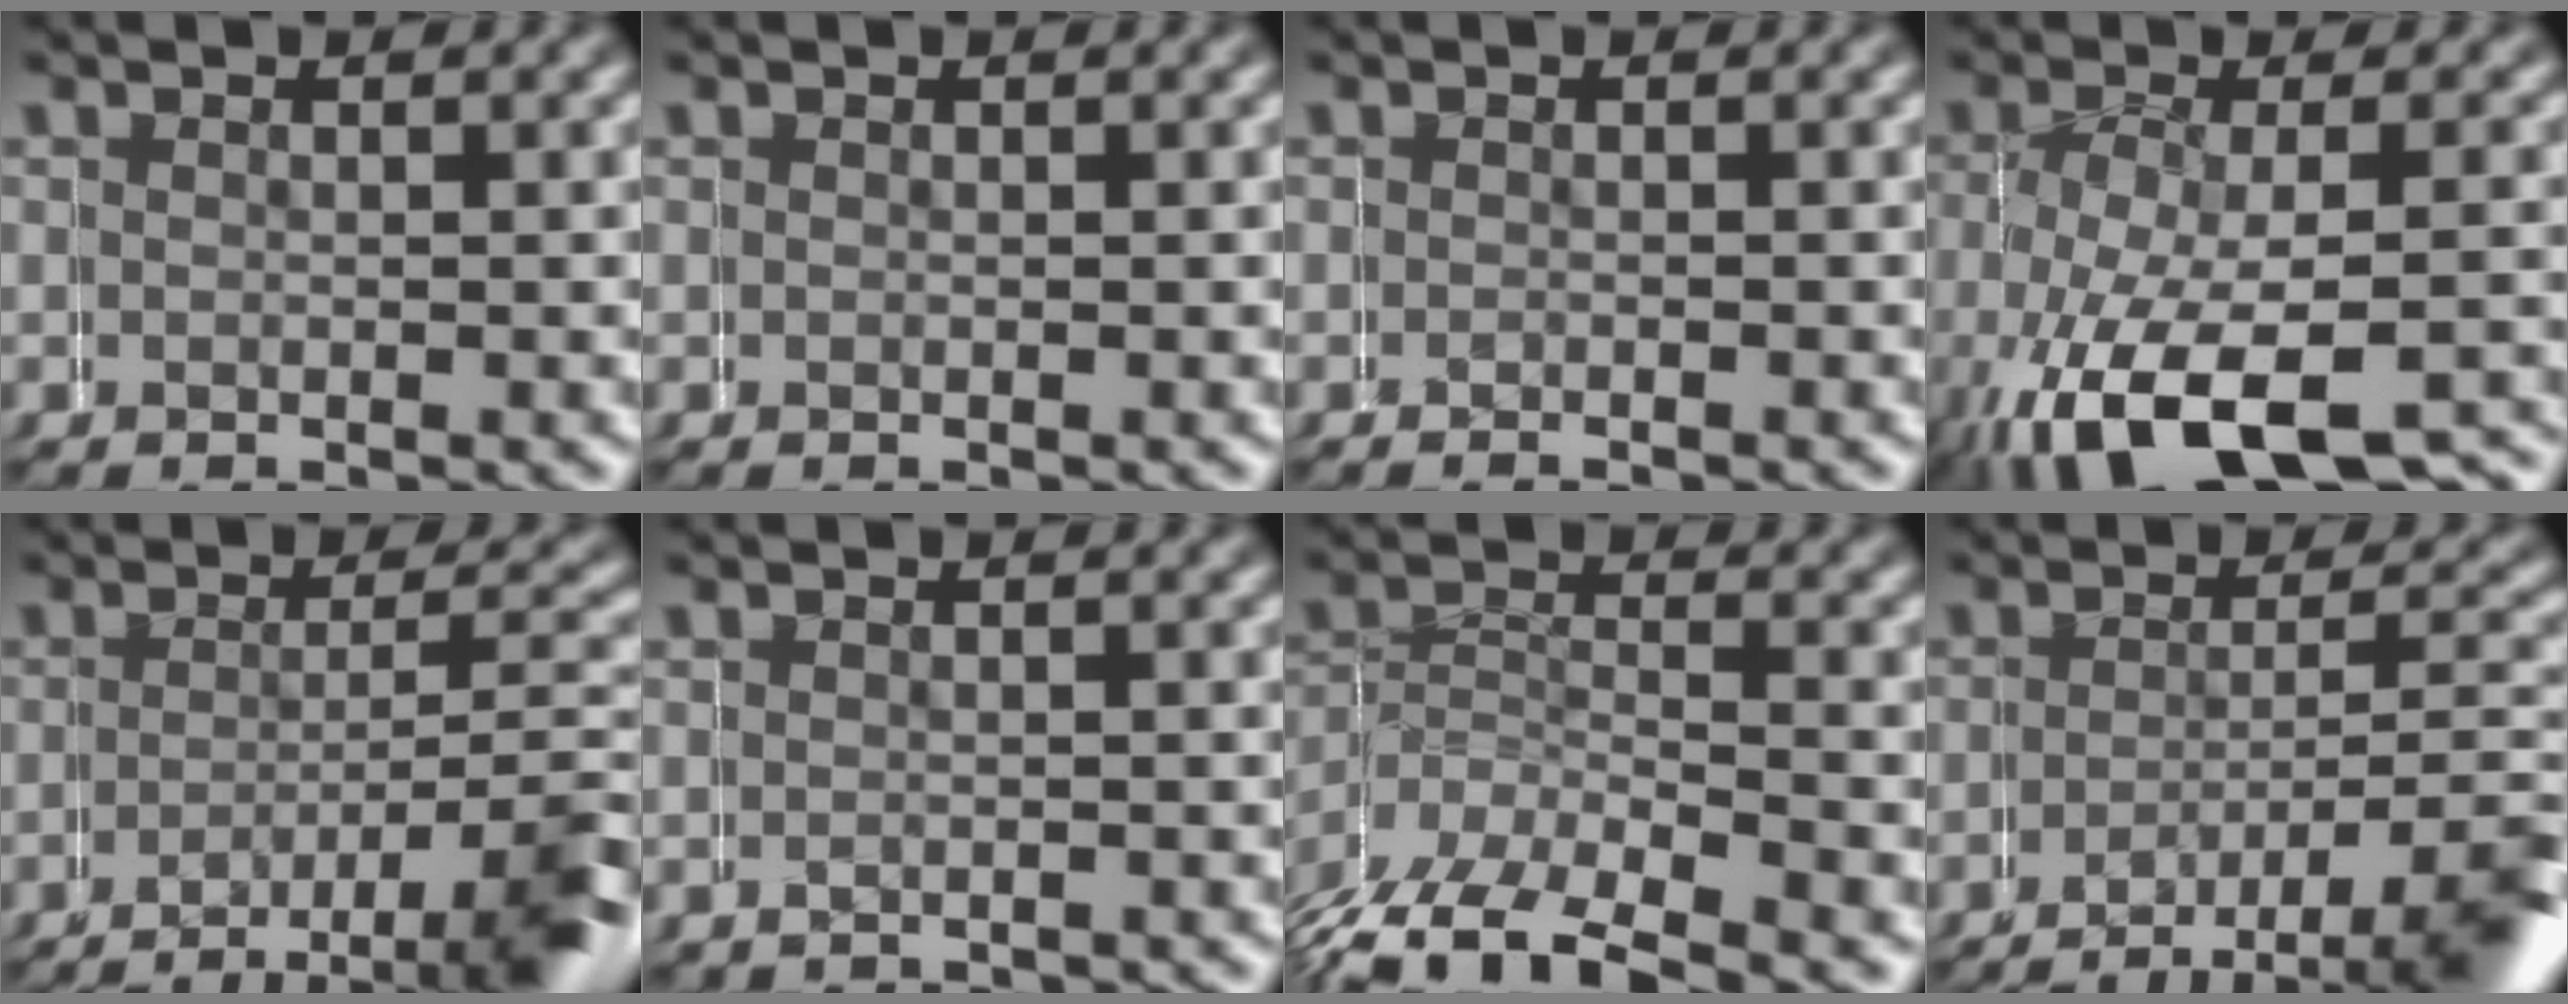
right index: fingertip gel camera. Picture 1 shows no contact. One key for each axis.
{"total": 0.0}
{"total": 0.8, "fx": -0.8, "fy": -0.1, "fz": -0.1, "tx": 0.006, "ty": 0.001, "tz": -0.012}
{"total": 8.1, "fx": -6.0, "fy": 3.0, "fz": 4.5, "tx": -0.105, "ty": -0.046, "tz": -0.058}
{"total": 8.0, "fx": -4.7, "fy": 2.2, "fz": 6.1, "tx": -0.079, "ty": -0.022, "tz": -0.058}
{"total": 1.3, "fx": -0.4, "fy": -0.2, "fz": -1.2, "tx": 0.019, "ty": 0.003, "tz": -0.006}
{"total": 7.2, "fx": -4.1, "fy": 4.9, "fz": 3.4, "tx": -0.077, "ty": -0.018, "tz": -0.057}
{"total": 6.8, "fx": -4.3, "fy": 2.1, "fz": 4.9, "tx": -0.067, "ty": -0.018, "tz": -0.057}